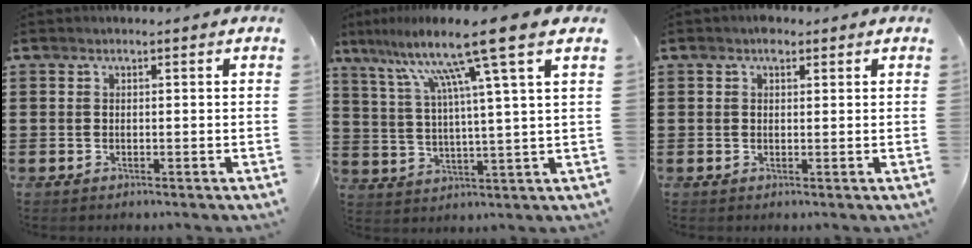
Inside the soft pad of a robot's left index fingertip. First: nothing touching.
{"total": 12.5, "force": [8.0, -1.0, 9.6], "torque": [-0.202, -0.028, 0.121]}
{"total": 2.0, "force": [1.2, 1.2, 1.2], "torque": [-0.019, 0.003, 0.020]}